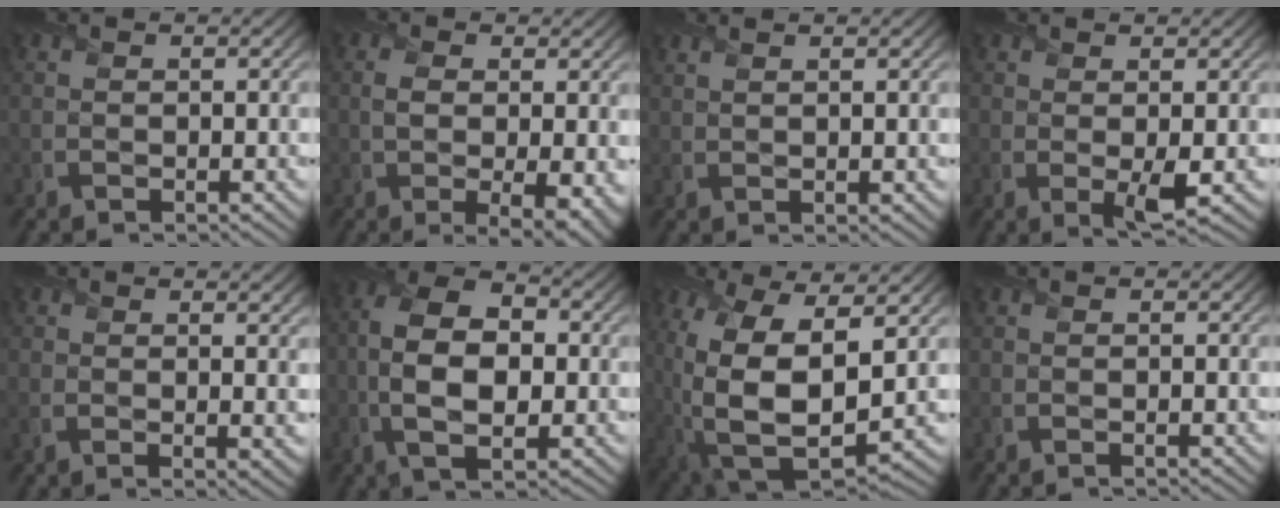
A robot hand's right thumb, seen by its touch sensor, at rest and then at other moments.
{"total": 6.6, "force": [-0.4, 3.1, 5.8], "torque": [-0.109, -0.011, 0.000]}
{"total": 1.6, "force": [1.1, 0.2, 1.0], "torque": [-0.023, 0.001, 0.019]}
{"total": 2.4, "force": [0.3, 0.4, 2.3], "torque": [-0.047, -0.006, 0.008]}
{"total": 4.2, "force": [0.6, 1.1, 4.0], "torque": [-0.065, -0.007, 0.011]}
{"total": 10.8, "force": [-0.9, 6.0, 8.9], "torque": [-0.191, 0.000, -0.020]}
{"total": 16.1, "force": [0.9, 8.6, 13.6], "torque": [-0.263, -0.035, 0.039]}
{"total": 0.0}